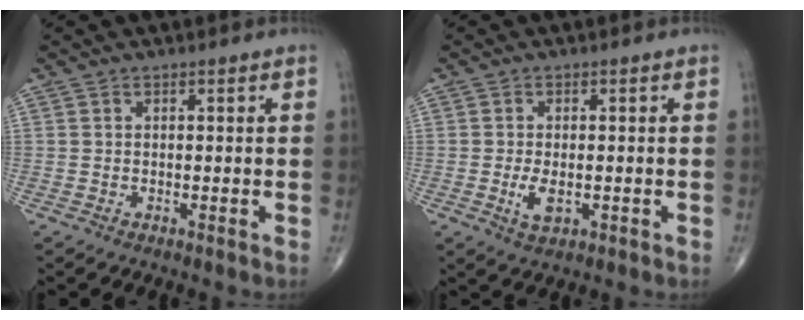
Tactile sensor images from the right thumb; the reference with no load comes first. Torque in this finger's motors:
{"motor_torque": [-0.10, 0.18, 0.29, -0.05, 0.14]}